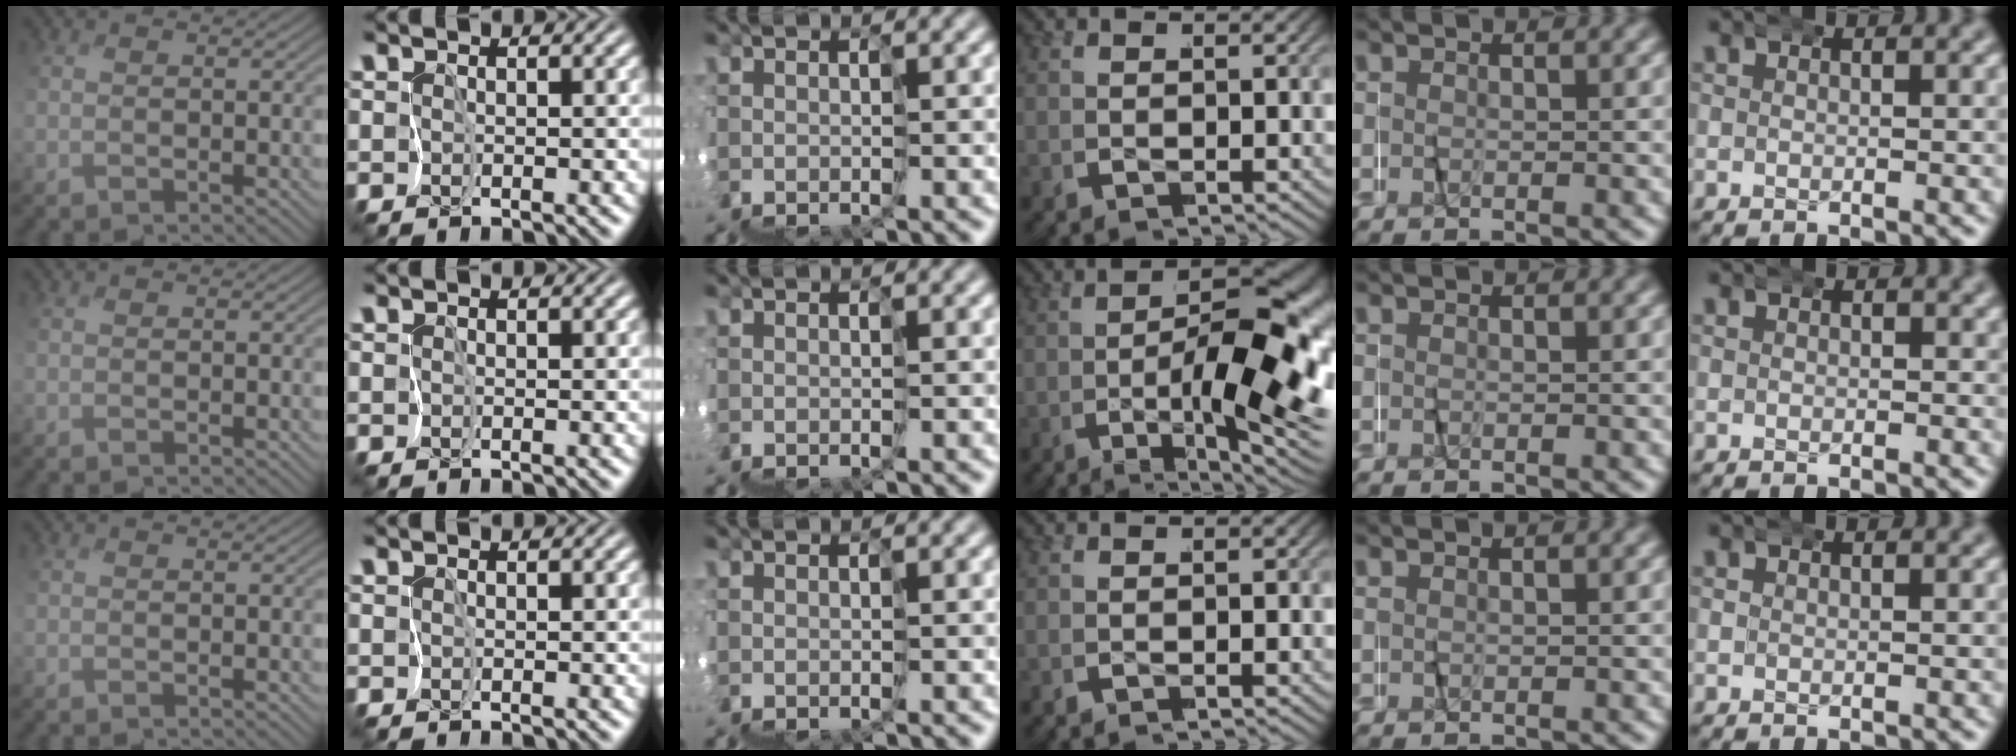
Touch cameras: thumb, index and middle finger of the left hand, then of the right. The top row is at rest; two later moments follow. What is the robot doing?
{"motion": "wrap", "object": "napkin"}